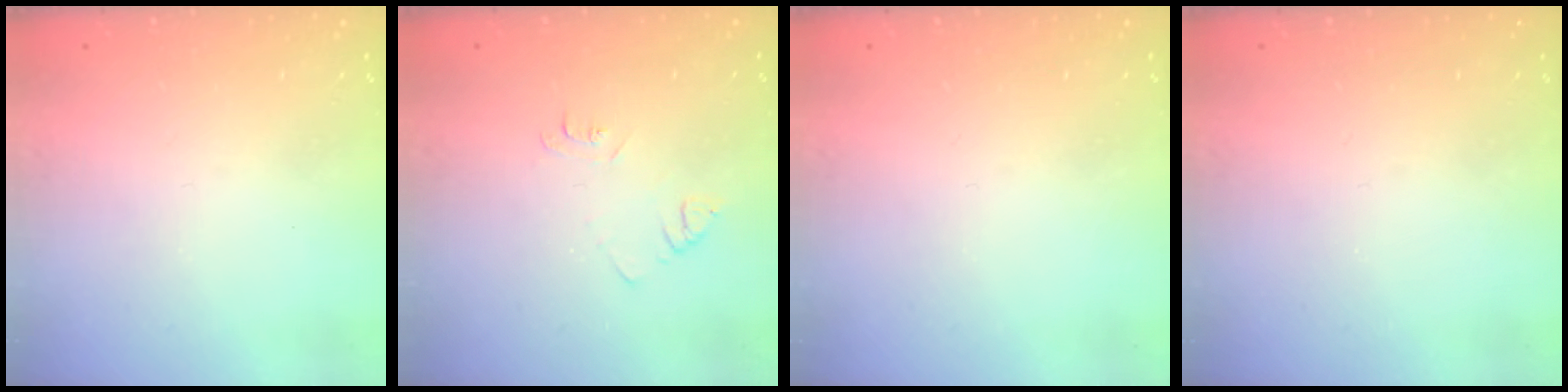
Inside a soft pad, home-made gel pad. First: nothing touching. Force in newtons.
{"total": 4.2, "press": 4.1, "slide": 0.6}
{"total": 0.0}
{"total": 0.0}